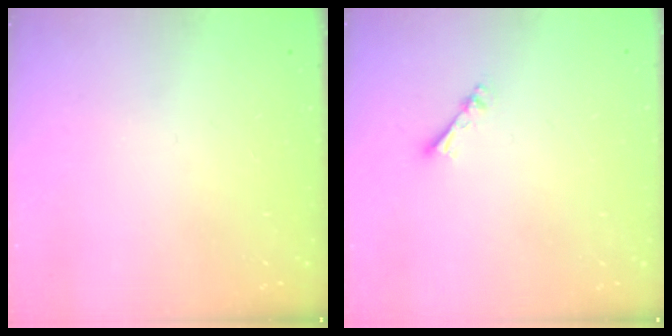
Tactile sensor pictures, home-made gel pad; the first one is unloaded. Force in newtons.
{"total": 2.4, "press": 2.4, "slide": 0.4}